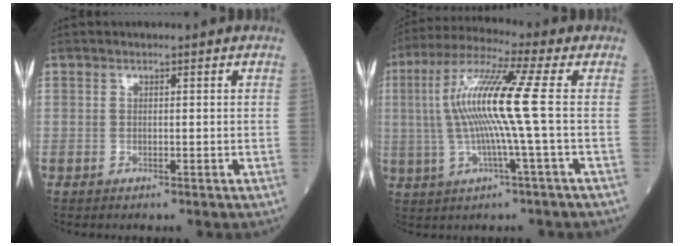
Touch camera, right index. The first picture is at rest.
{"total": 12.9, "force": [0.9, -0.8, 12.8], "torque": [-0.263, 0.012, 0.012]}